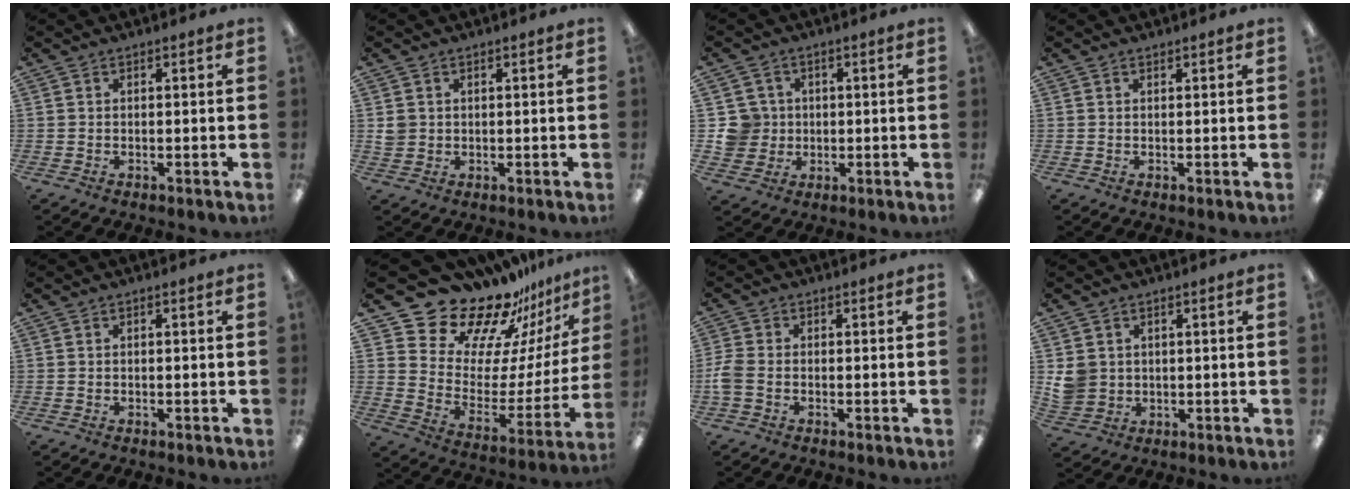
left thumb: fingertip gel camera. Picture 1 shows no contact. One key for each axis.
{"total": 2.4, "fx": 0.8, "fy": 2.3, "fz": 0.4, "tx": -0.010, "ty": 0.002, "tz": 0.014}
{"total": 6.8, "fx": 1.0, "fy": 6.6, "fz": 1.1, "tx": -0.032, "ty": 0.009, "tz": 0.023}
{"total": 0.6, "fx": 0.6, "fy": 0.1, "fz": 0.0, "tx": -0.001, "ty": 0.001, "tz": 0.010}
{"total": 0.0}
{"total": 20.9, "fx": 18.9, "fy": 7.7, "fz": 4.7, "tx": -0.087, "ty": -0.162, "tz": 0.341}
{"total": 3.8, "fx": -1.0, "fy": 2.4, "fz": 2.8, "tx": -0.065, "ty": -0.001, "tz": -0.020}
{"total": 5.0, "fx": 1.4, "fy": 4.7, "fz": 0.9, "tx": -0.013, "ty": 0.005, "tz": 0.029}